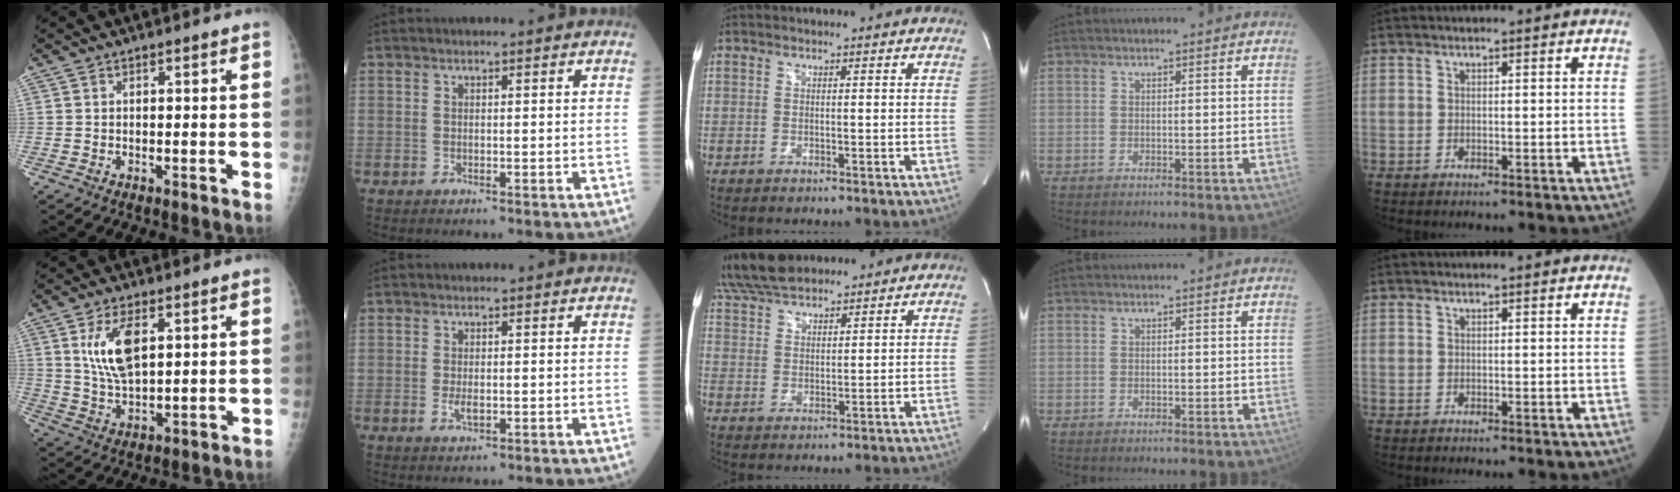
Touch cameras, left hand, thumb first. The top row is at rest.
{"thumb": {"total": 9.5, "force": [3.2, 4.4, 7.7], "torque": [-0.139, -0.015, 0.068]}, "index": {"total": 1.6, "force": [-0.3, 0.7, 1.4], "torque": [-0.029, -0.005, -0.004]}, "middle": {"total": 11.1, "force": [9.7, 3.0, 4.7], "torque": [-0.093, 0.036, 0.182]}}